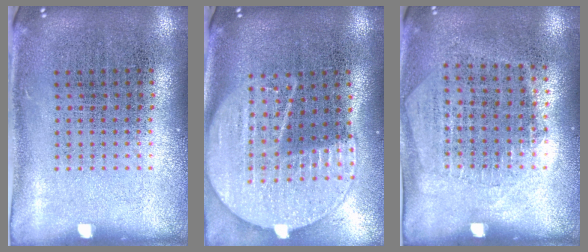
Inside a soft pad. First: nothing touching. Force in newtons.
{"total": 2.0, "press": 1.8, "slide": 1.0}
{"total": 1.3, "press": 1.1, "slide": 0.6}